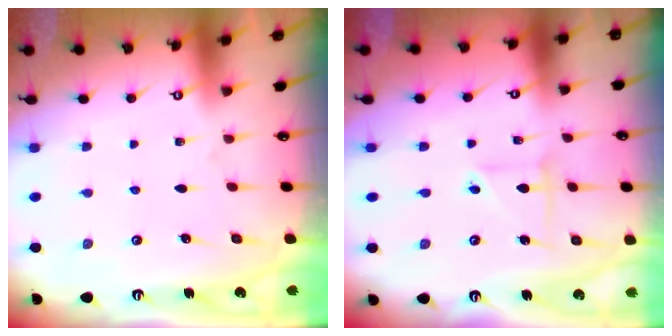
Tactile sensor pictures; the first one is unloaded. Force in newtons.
{"total": 3.3, "press": 3.3, "slide": 0.3}